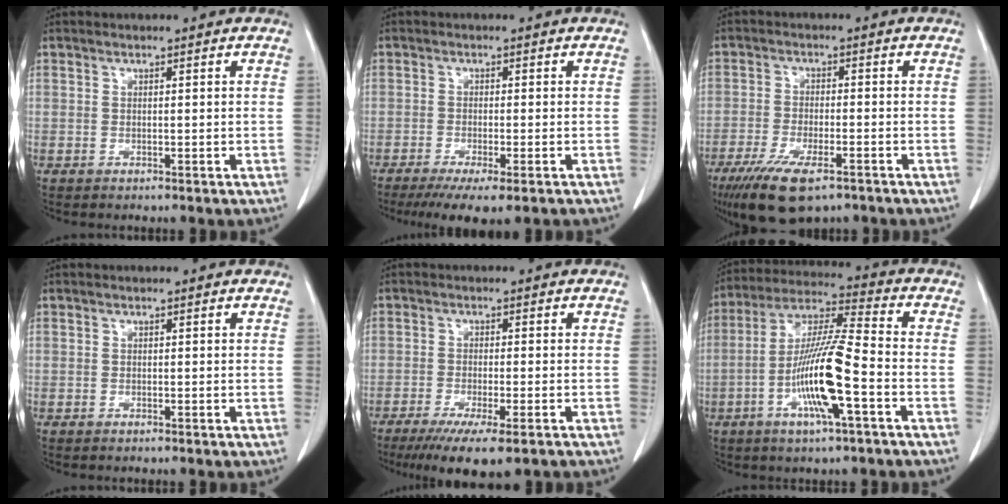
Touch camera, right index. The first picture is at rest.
{"total": 7.8, "force": [-5.6, 1.1, 5.3], "torque": [-0.077, -0.019, -0.085]}
{"total": 10.4, "force": [-7.0, 3.1, 7.1], "torque": [-0.128, -0.020, -0.114]}
{"total": 0.0}
{"total": 10.0, "force": [-7.1, 1.5, 6.9], "torque": [-0.100, -0.022, -0.108]}
{"total": 14.1, "force": [-4.5, 0.8, 13.4], "torque": [-0.264, -0.001, -0.088]}